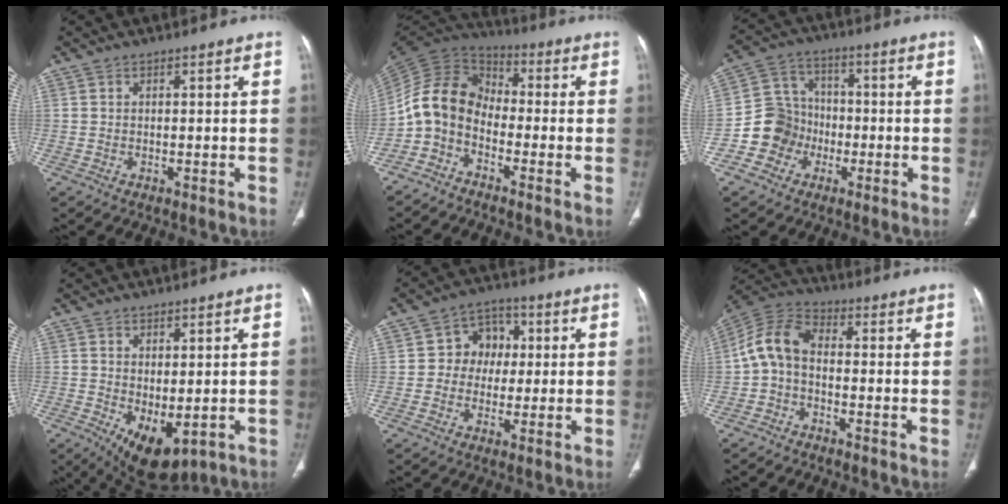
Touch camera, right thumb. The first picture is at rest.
{"total": 10.1, "force": [-3.8, 7.3, 5.8], "torque": [-0.105, 0.063, -0.095]}
{"total": 9.5, "force": [-3.1, 8.6, 2.3], "torque": [-0.006, 0.037, -0.063]}
{"total": 7.8, "force": [-1.5, 4.0, 6.6], "torque": [-0.092, -0.010, 0.001]}
{"total": 7.6, "force": [0.7, 6.6, 3.8], "torque": [-0.013, 0.013, 0.001]}
{"total": 7.9, "force": [-1.1, 5.0, 6.0], "torque": [-0.115, 0.029, -0.037]}